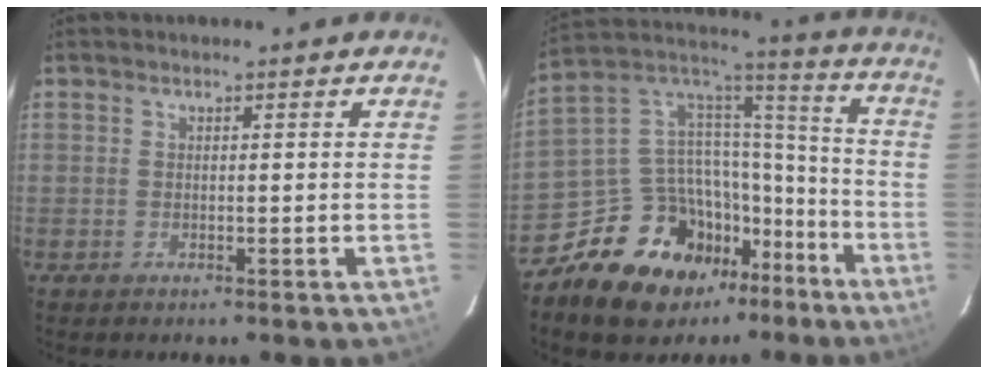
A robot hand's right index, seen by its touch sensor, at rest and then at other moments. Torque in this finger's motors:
{"motor_torque": [1.23, -0.91, 0.02, -0.09]}